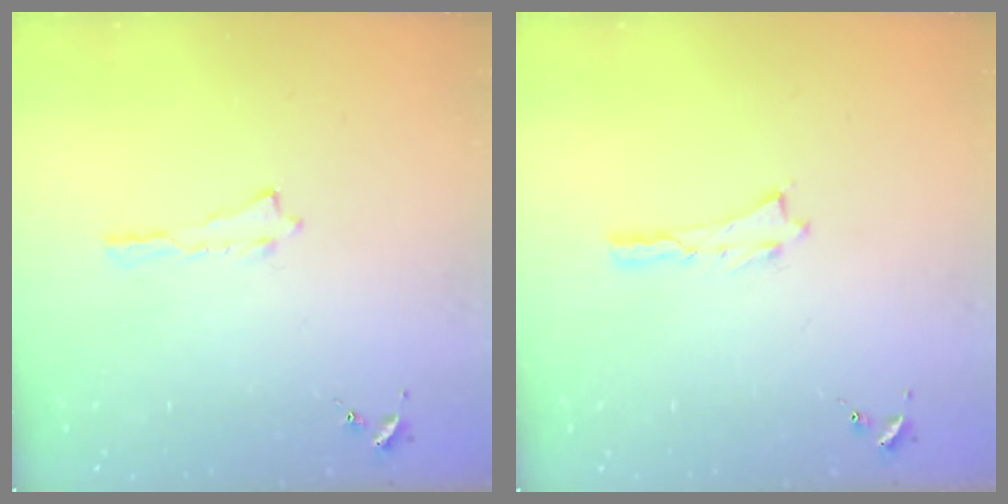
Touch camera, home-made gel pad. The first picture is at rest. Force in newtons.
{"total": 0.0}